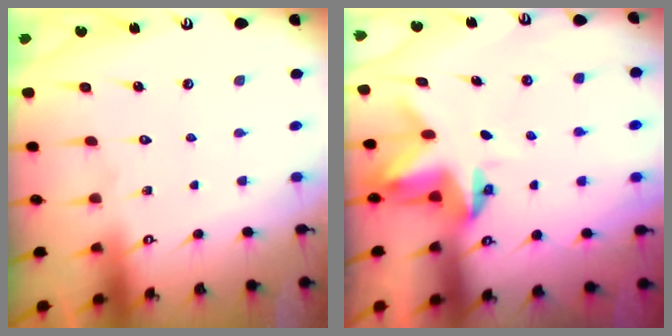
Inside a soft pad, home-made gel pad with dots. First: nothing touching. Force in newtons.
{"total": 3.2, "press": 3.2, "slide": 0.1}